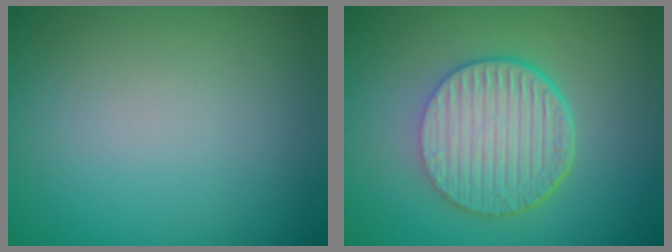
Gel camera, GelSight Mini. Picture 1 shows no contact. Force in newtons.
{"total": 6.8, "press": 4.7, "slide": 4.9}